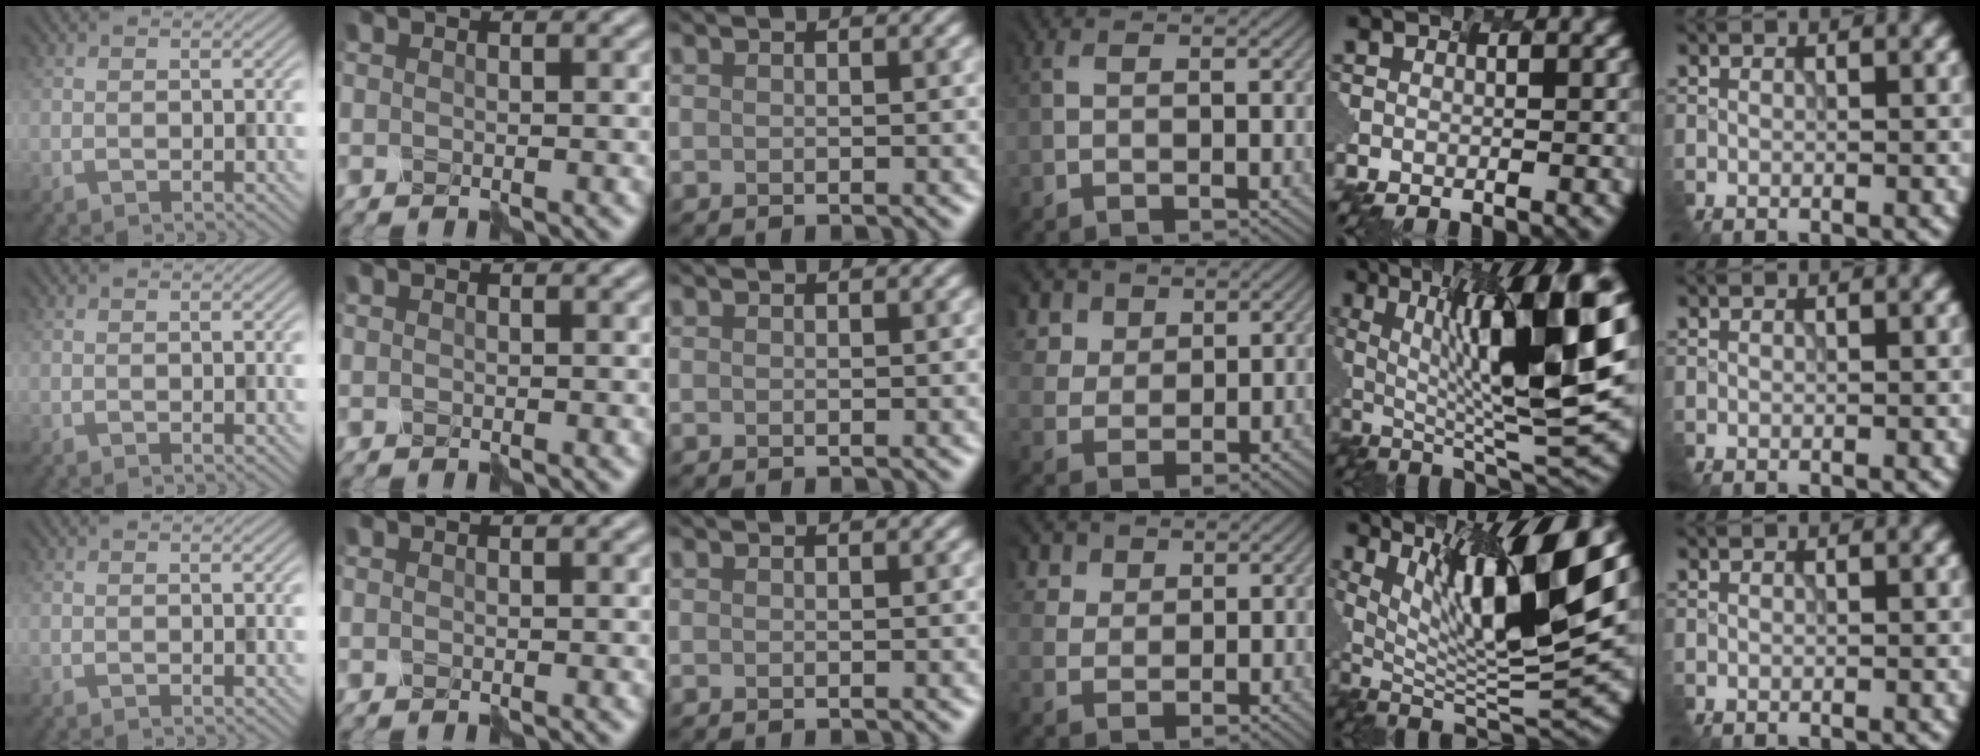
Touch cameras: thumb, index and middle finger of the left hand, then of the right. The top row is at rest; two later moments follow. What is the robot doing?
{"motion": "disassemble", "object": "velcro strap"}